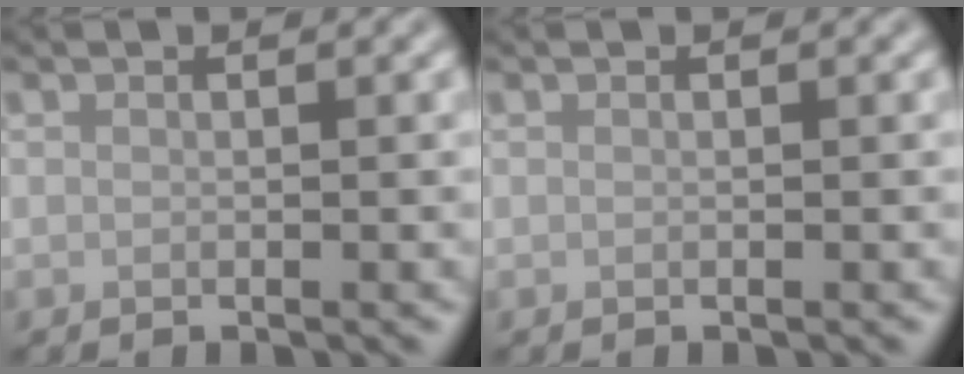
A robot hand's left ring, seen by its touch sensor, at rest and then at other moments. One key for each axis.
{"total": 0.0}